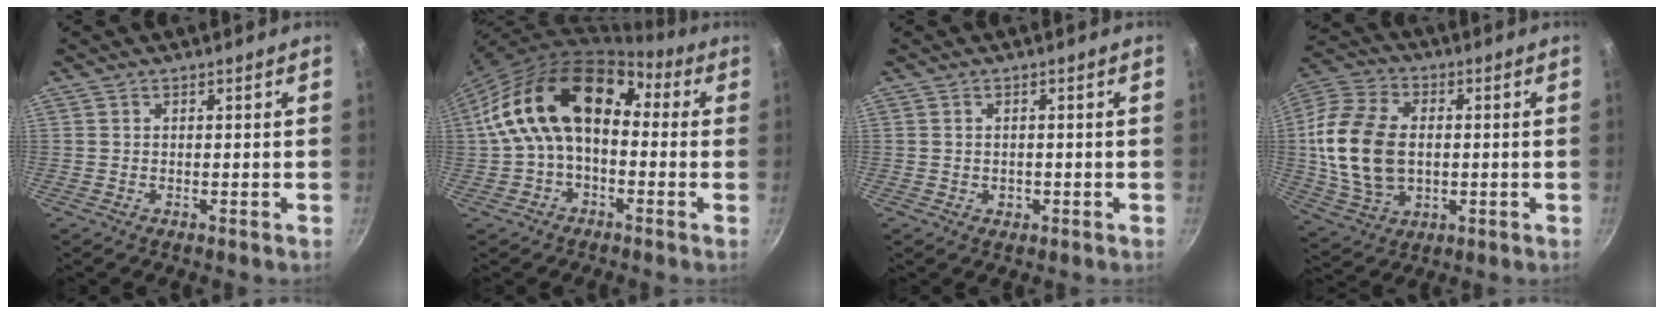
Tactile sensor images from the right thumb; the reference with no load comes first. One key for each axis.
{"total": 18.2, "fx": 1.3, "fy": 11.8, "fz": 13.8, "tx": -0.216, "ty": 0.050, "tz": 0.007}
{"total": 1.5, "fx": -0.3, "fy": 1.2, "fz": 0.8, "tx": -0.009, "ty": 0.002, "tz": -0.003}
{"total": 17.9, "fx": 0.3, "fy": 12.2, "fz": 13.1, "tx": -0.246, "ty": 0.009, "tz": 0.006}